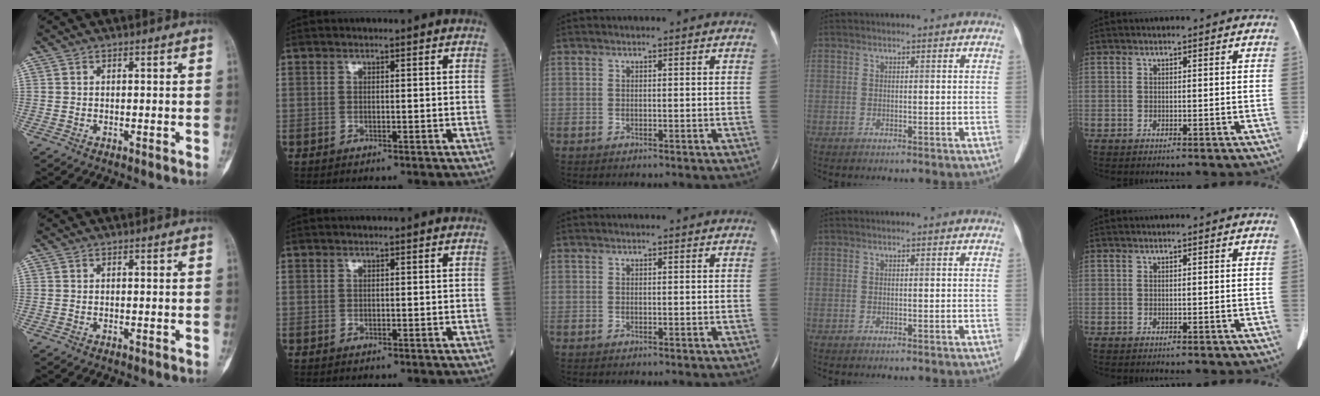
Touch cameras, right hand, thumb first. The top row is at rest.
{}